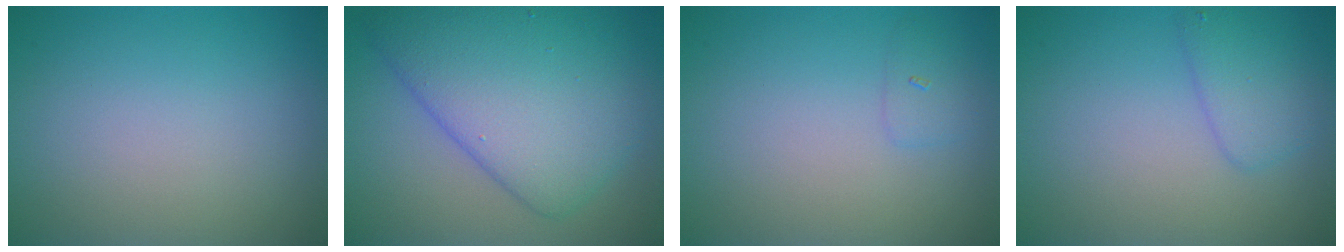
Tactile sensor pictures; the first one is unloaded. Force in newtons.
{"total": 9.2, "press": 9.2, "slide": 0.3}
{"total": 1.1, "press": 1.1, "slide": 0.0}
{"total": 2.6, "press": 2.5, "slide": 0.2}